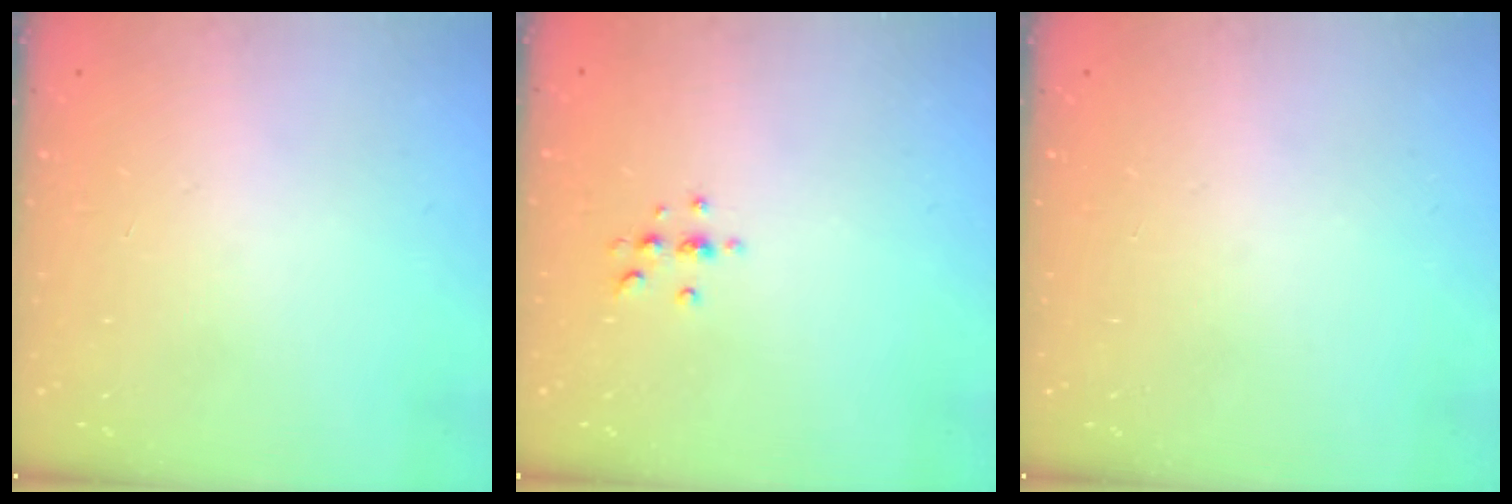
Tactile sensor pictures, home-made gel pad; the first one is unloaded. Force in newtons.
{"total": 3.9, "press": 3.8, "slide": 0.5}
{"total": 0.0}